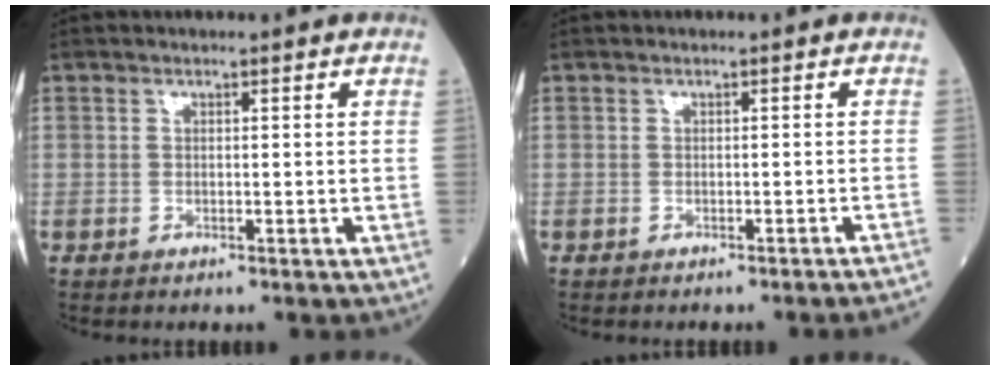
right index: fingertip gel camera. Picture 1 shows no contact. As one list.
[{"total": 4.2, "force": [-3.9, -1.1, 1.2], "torque": [-0.008, -0.011, -0.041]}]